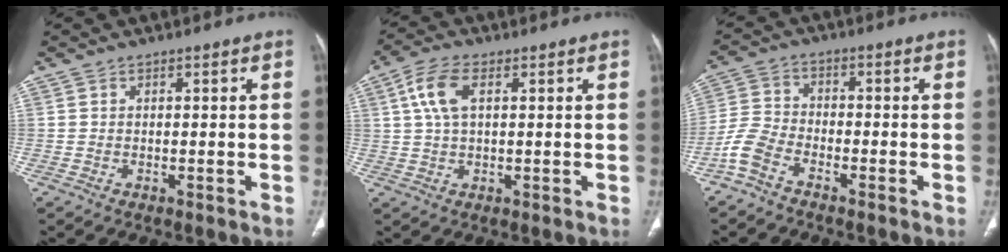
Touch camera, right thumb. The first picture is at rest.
{"total": 6.7, "force": [2.0, 3.4, 5.5], "torque": [-0.122, 0.012, 0.039]}
{"total": 5.6, "force": [-4.0, 2.6, 2.9], "torque": [-0.068, 0.019, -0.092]}